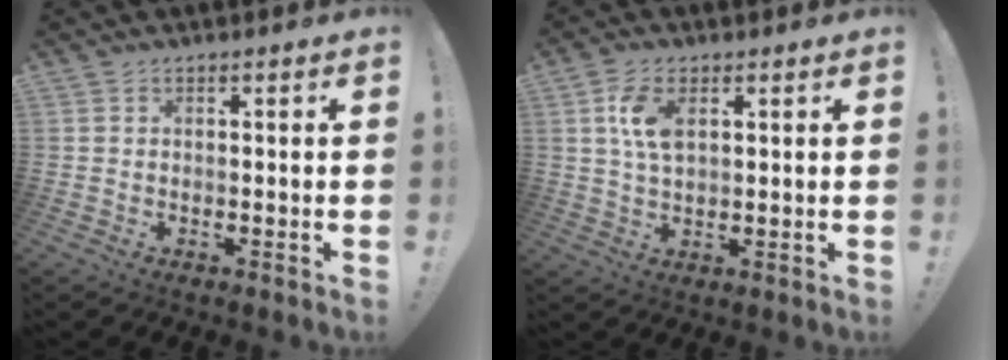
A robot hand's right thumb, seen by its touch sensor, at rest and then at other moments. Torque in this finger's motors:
{"motor_torque": [0.01, 0.03, -0.08, 0.31, 0.01]}